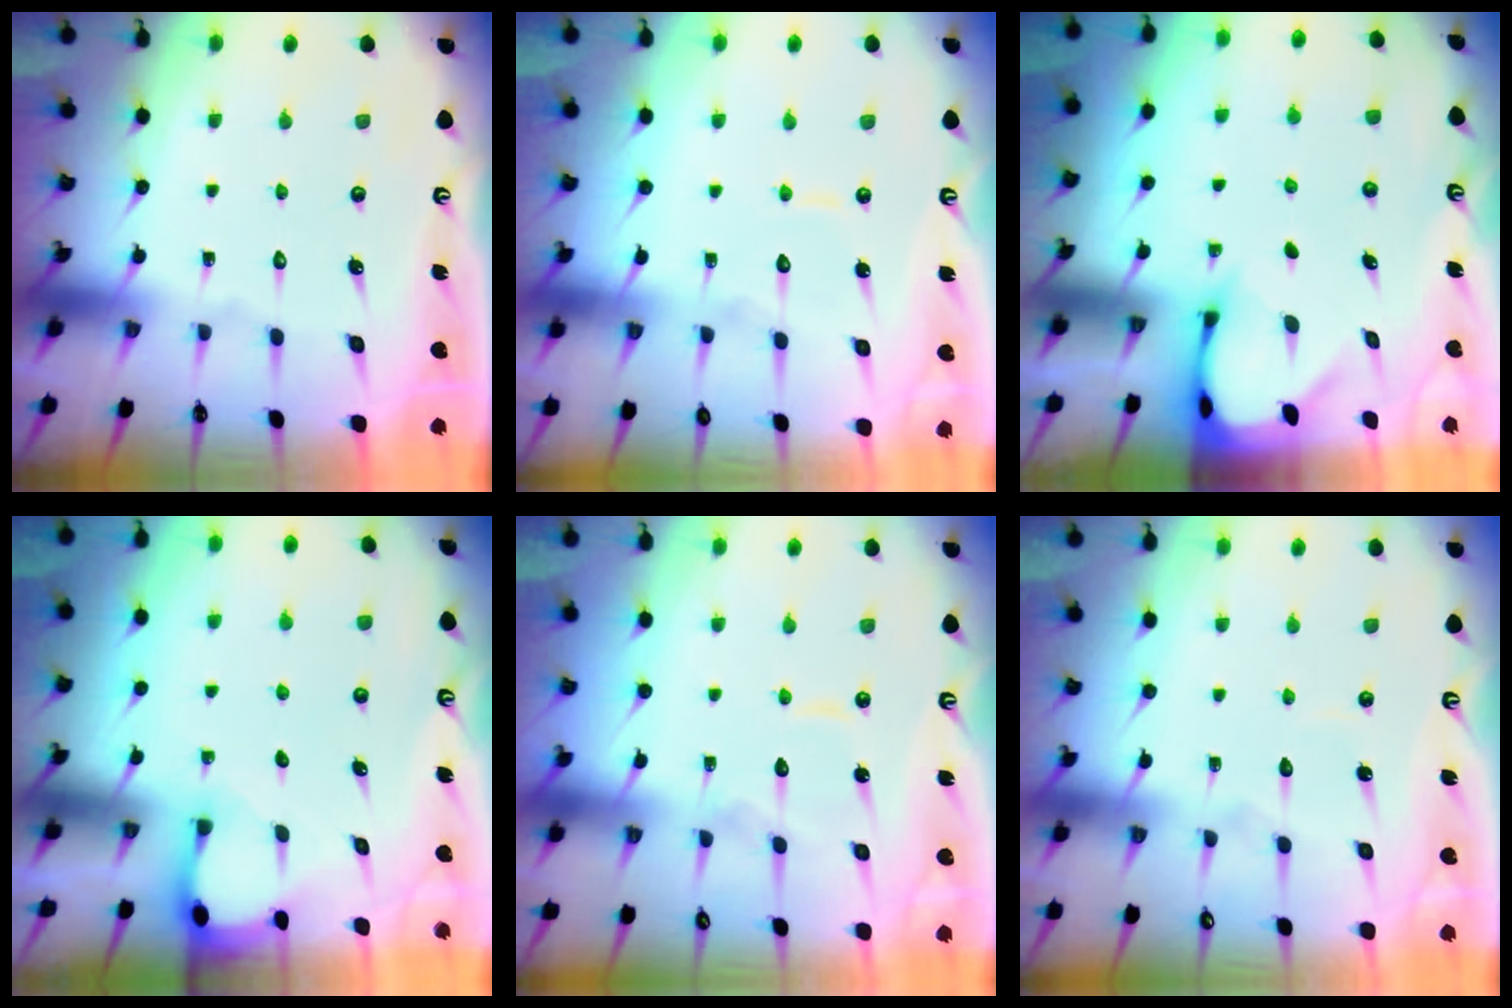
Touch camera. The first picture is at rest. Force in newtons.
{"total": 5.7, "press": 5.6, "slide": 0.6}
{"total": 2.0, "press": 2.0, "slide": 0.1}
{"total": 2.7, "press": 2.7, "slide": 0.3}
{"total": 6.9, "press": 6.9, "slide": 0.2}
{"total": 2.5, "press": 2.5, "slide": 0.1}